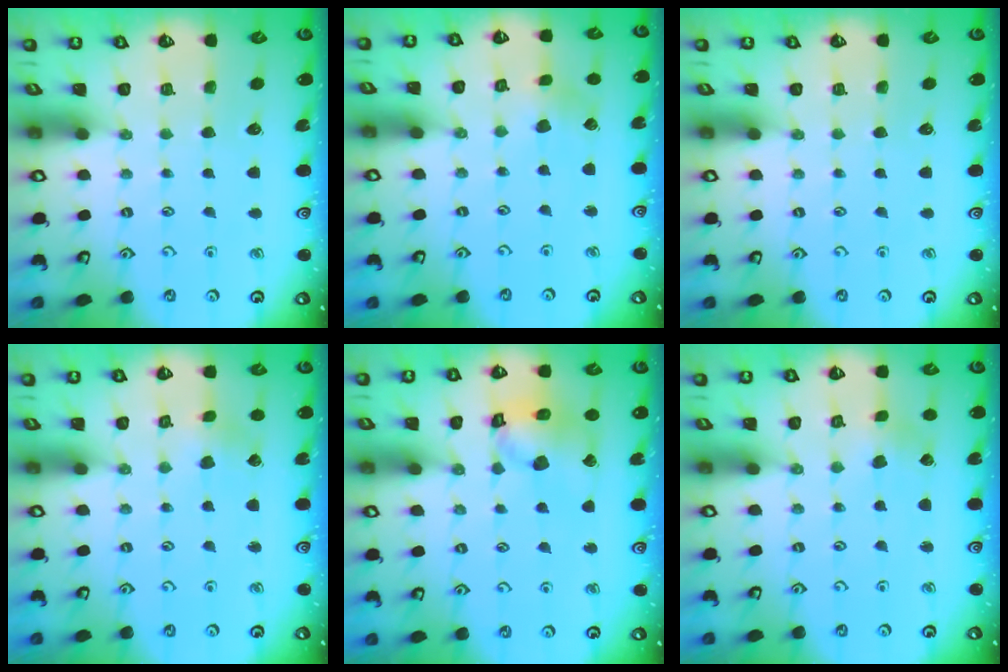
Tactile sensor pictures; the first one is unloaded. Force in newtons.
{"total": 3.0, "press": 3.0, "slide": 0.4}
{"total": 0.0}
{"total": 1.3, "press": 1.3, "slide": 0.1}
{"total": 14.0, "press": 13.9, "slide": 1.7}
{"total": 0.9, "press": 0.9, "slide": 0.2}